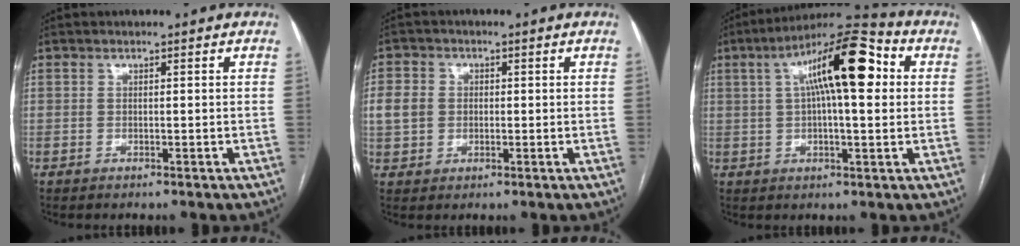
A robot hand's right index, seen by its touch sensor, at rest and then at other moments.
{"total": 5.8, "force": [0.5, 5.1, 2.7], "torque": [-0.068, 0.015, 0.014]}
{"total": 15.1, "force": [3.7, 3.4, 14.2], "torque": [-0.234, 0.042, 0.054]}